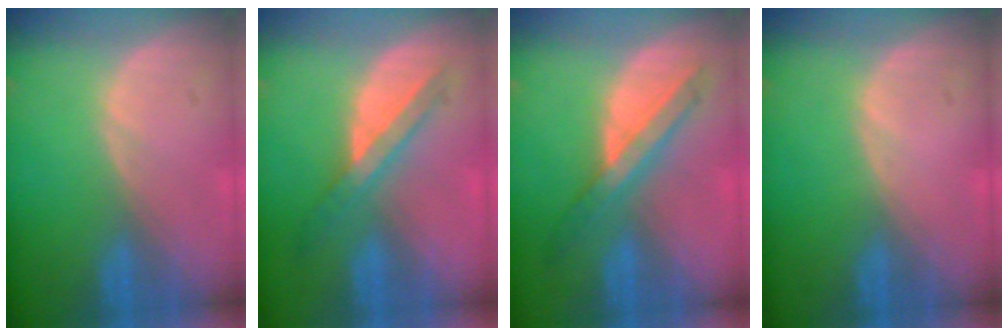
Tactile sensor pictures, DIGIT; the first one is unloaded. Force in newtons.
{"total": 5.8, "press": 5.3, "slide": 2.3}
{"total": 6.1, "press": 6.0, "slide": 1.0}
{"total": 0.0}